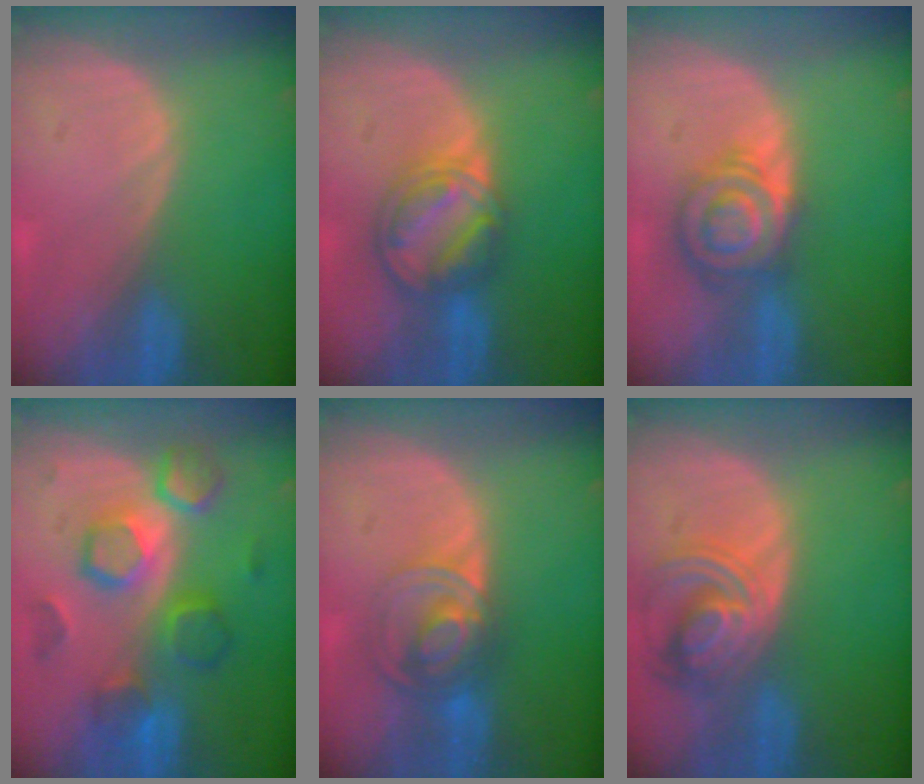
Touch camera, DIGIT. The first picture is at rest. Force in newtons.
{"total": 8.0, "press": 6.9, "slide": 4.0}
{"total": 6.7, "press": 6.7, "slide": 0.1}
{"total": 9.2, "press": 9.2, "slide": 0.3}
{"total": 7.5, "press": 6.1, "slide": 4.3}
{"total": 7.8, "press": 6.9, "slide": 3.6}